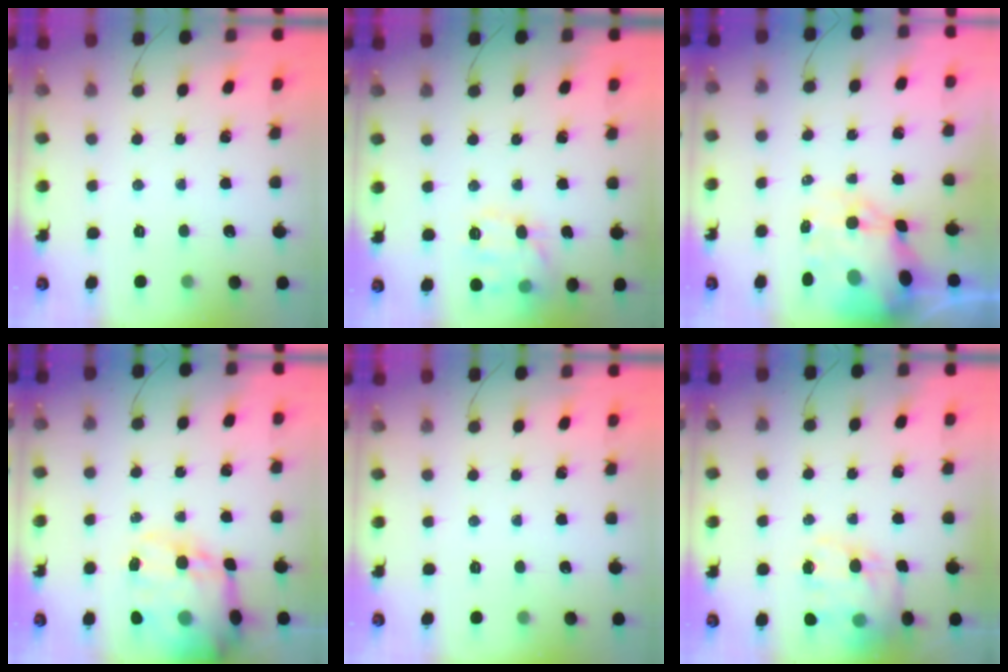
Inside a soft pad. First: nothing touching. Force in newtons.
{"total": 12.3, "press": 12.3, "slide": 0.2}
{"total": 11.6, "press": 11.2, "slide": 3.0}
{"total": 20.3, "press": 19.7, "slide": 4.8}
{"total": 0.0}
{"total": 14.2, "press": 13.7, "slide": 3.5}